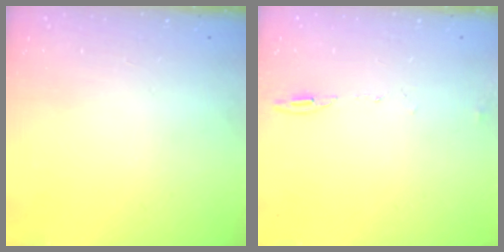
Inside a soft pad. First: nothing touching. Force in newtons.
{"total": 6.2, "press": 5.9, "slide": 2.0}